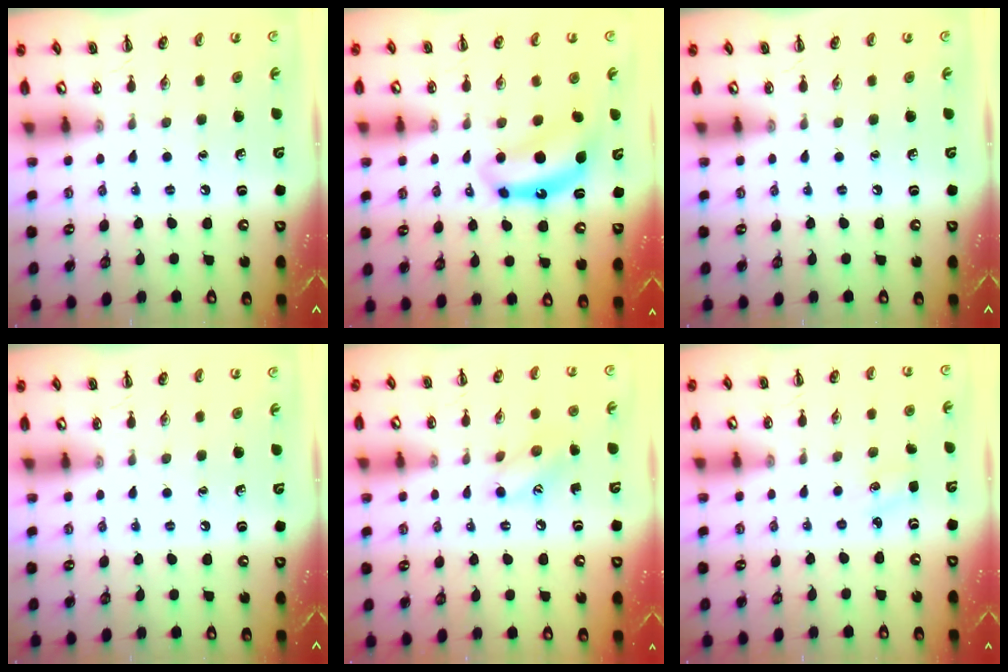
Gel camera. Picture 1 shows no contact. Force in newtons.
{"total": 8.2, "press": 8.0, "slide": 1.6}
{"total": 0.0}
{"total": 0.0}
{"total": 8.1, "press": 8.1, "slide": 0.5}
{"total": 1.8, "press": 1.7, "slide": 0.5}